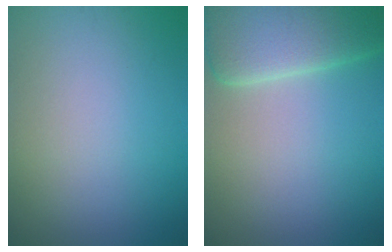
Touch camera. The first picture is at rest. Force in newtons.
{"total": 7.2, "press": 7.1, "slide": 0.3}